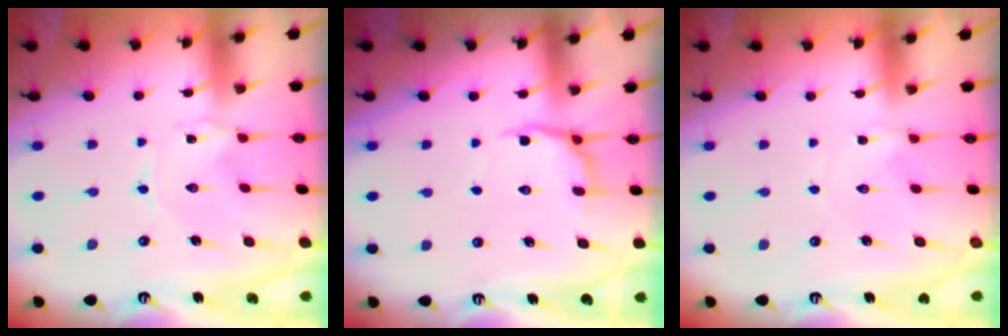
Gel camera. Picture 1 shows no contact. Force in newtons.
{"total": 7.9, "press": 7.6, "slide": 2.2}
{"total": 2.7, "press": 2.7, "slide": 0.4}